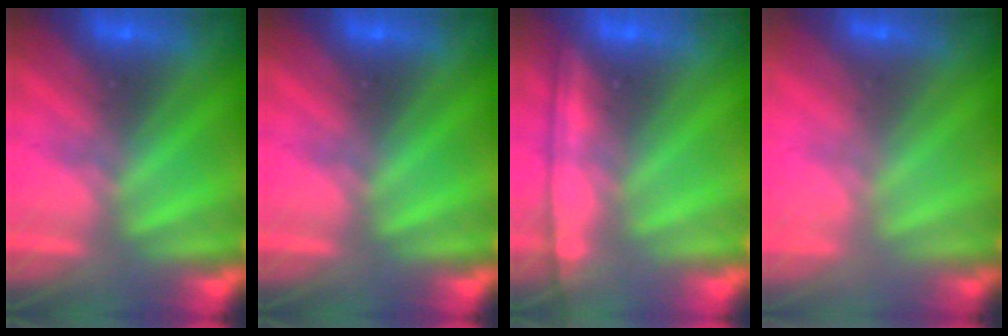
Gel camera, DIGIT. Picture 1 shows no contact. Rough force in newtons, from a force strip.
{"total": 0.0}
{"total": 1.0}
{"total": 1.9}